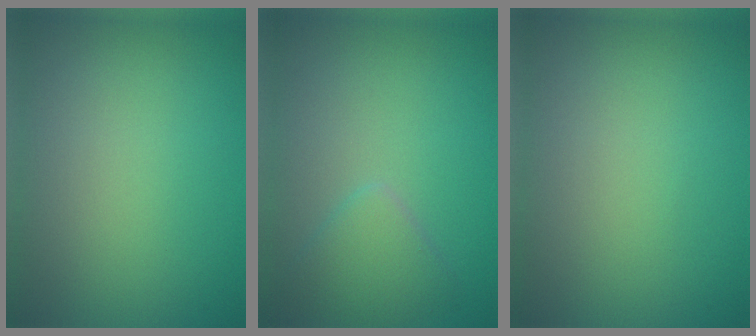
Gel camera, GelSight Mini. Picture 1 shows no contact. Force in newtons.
{"total": 2.3, "press": 2.2, "slide": 0.2}
{"total": 0.0}